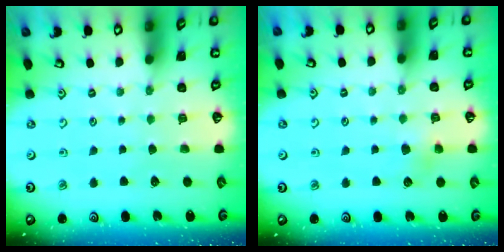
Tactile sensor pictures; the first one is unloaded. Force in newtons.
{"total": 3.9, "press": 3.9, "slide": 0.4}